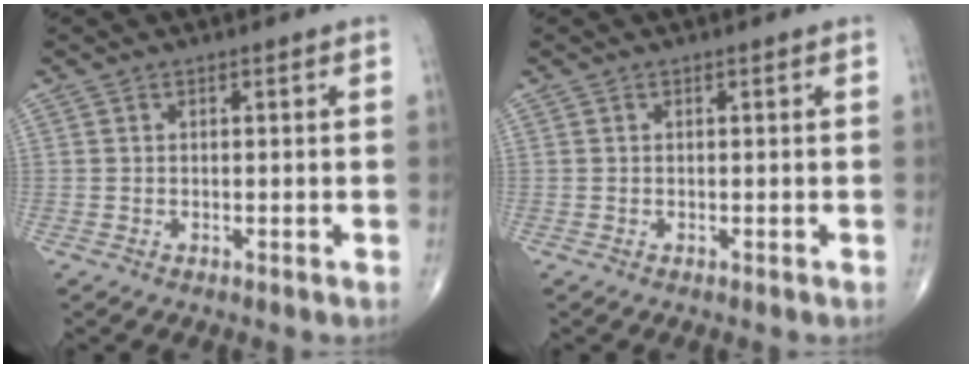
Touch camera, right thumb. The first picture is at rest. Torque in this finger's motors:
{"motor_torque": [0.00, 0.00, 0.00, 0.00, 0.00]}